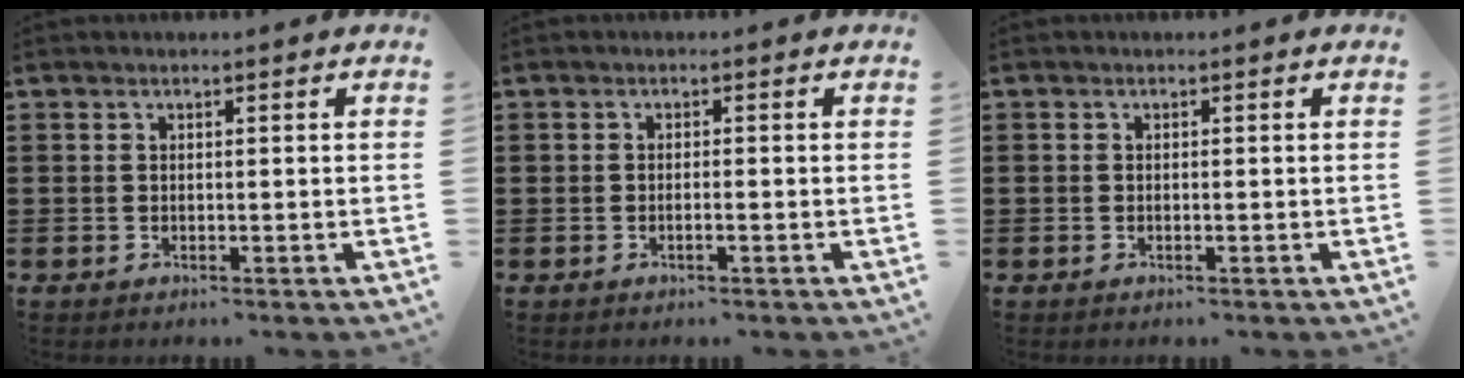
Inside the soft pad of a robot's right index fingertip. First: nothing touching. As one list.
[{"total": 0.8, "force": [-0.5, 0.0, 0.7], "torque": [-0.013, -0.005, -0.007]}, {"total": 0.0}]